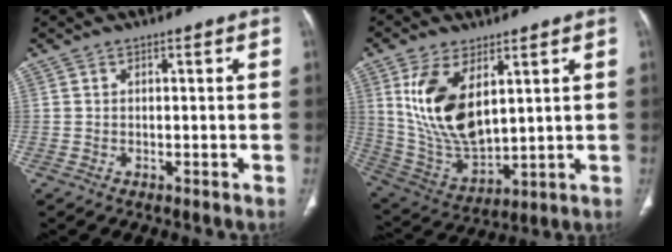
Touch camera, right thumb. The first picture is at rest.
{"total": 15.8, "force": [5.5, 8.1, 12.5], "torque": [-0.235, -0.025, 0.126]}